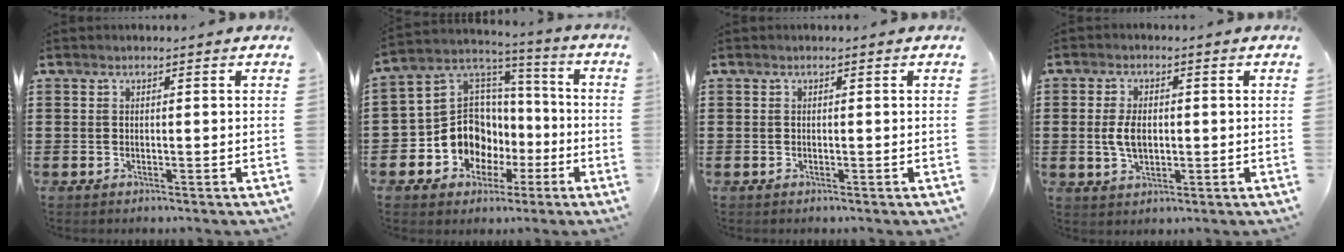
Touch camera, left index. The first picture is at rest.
{"total": 12.0, "force": [-4.3, 10.5, 4.0], "torque": [-0.122, 0.007, -0.074]}
{"total": 0.0}
{"total": 4.6, "force": [0.2, 2.6, 3.8], "torque": [-0.091, 0.002, -0.002]}